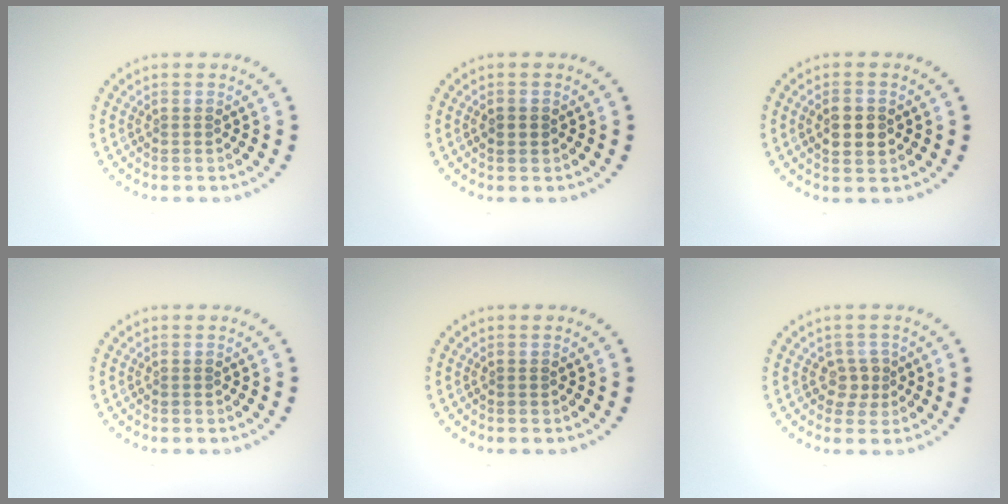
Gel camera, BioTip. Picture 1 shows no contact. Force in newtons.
{"total": 1.4, "press": 1.4, "slide": 0.1}
{"total": 2.3, "press": 2.3, "slide": 0.2}
{"total": 0.0}
{"total": 0.0}
{"total": 1.7, "press": 1.5, "slide": 0.9}